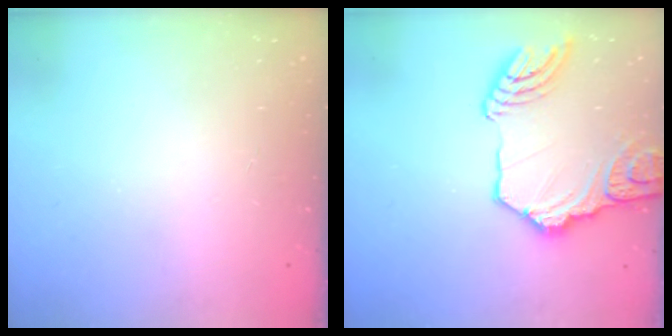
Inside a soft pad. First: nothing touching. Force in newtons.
{"total": 18.3, "press": 18.2, "slide": 2.1}